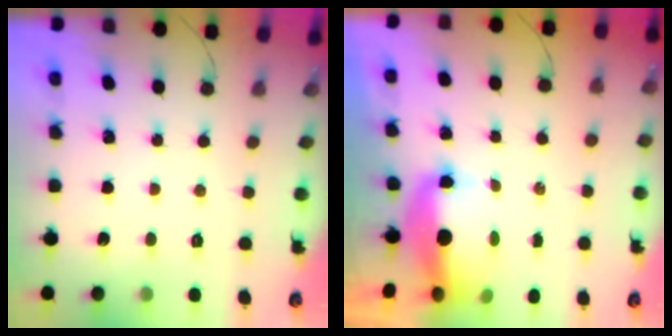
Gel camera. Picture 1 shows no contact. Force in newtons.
{"total": 7.6, "press": 7.6, "slide": 1.1}